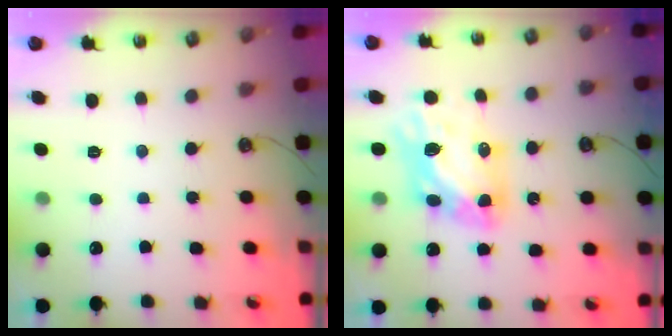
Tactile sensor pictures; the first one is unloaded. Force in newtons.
{"total": 9.0, "press": 9.0, "slide": 1.1}